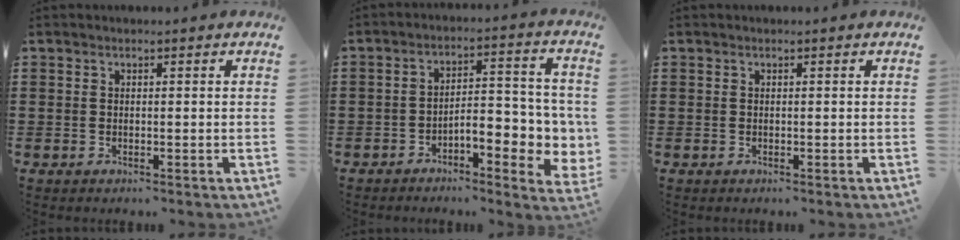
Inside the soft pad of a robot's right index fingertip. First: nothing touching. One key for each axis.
{"total": 6.4, "fx": -2.3, "fy": 2.8, "fz": 5.3, "tx": -0.069, "ty": -0.012, "tz": -0.045}
{"total": 0.0}